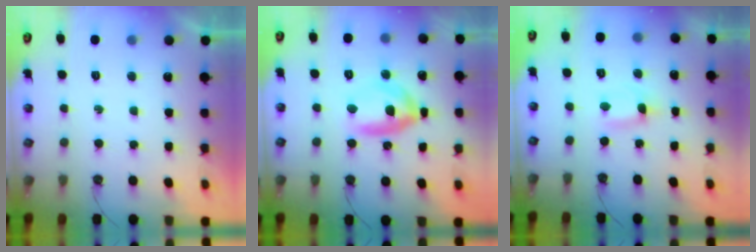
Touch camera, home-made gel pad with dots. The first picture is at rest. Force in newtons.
{"total": 12.2, "press": 12.1, "slide": 1.1}
{"total": 0.5, "press": 0.2, "slide": 0.5}